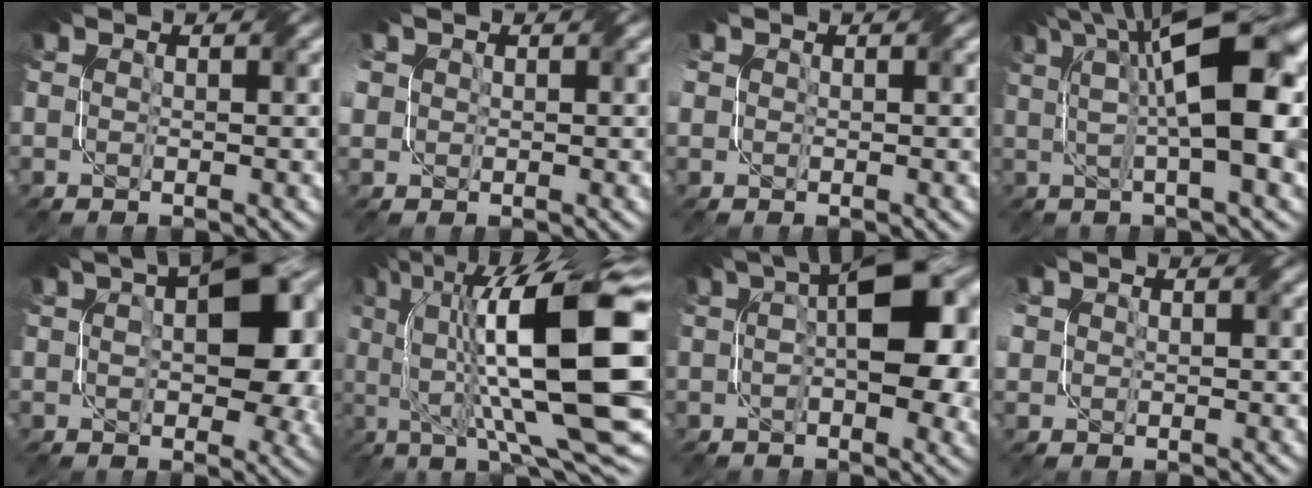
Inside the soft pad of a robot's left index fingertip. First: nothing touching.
{"total": 1.9, "force": [0.7, 1.7, 0.6], "torque": [-0.021, 0.007, 0.014]}
{"total": 1.2, "force": [0.5, 1.0, 0.3], "torque": [-0.009, 0.004, 0.011]}
{"total": 12.6, "force": [3.2, 4.0, 11.5], "torque": [-0.175, 0.018, 0.052]}
{"total": 10.8, "force": [2.1, 5.5, 9.0], "torque": [-0.125, 0.009, 0.031]}
{"total": 17.7, "force": [2.5, 5.6, 16.7], "torque": [-0.264, 0.010, 0.042]}
{"total": 9.8, "force": [1.5, 4.3, 8.7], "torque": [-0.130, 0.005, 0.021]}
{"total": 1.5, "force": [0.6, 1.3, 0.4], "torque": [-0.014, 0.005, 0.014]}